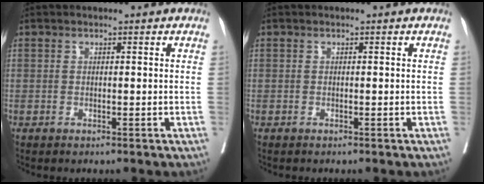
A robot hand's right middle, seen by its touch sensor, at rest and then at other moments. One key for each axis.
{"total": 0.0}